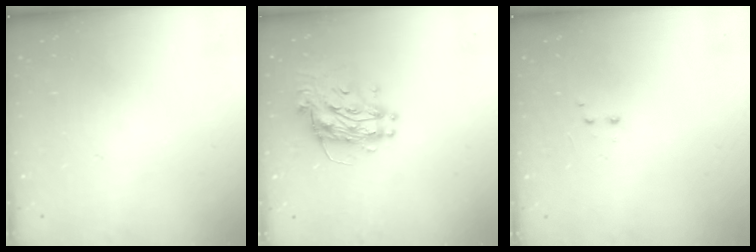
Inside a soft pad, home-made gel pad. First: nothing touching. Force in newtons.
{"total": 12.9, "press": 12.9, "slide": 1.1}
{"total": 2.0, "press": 1.8, "slide": 0.9}